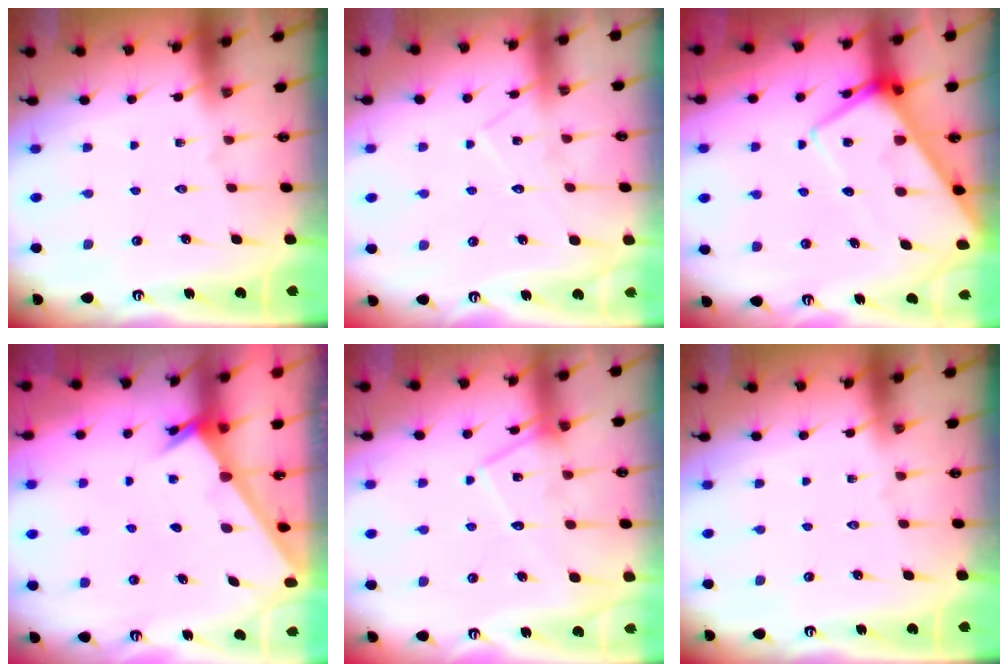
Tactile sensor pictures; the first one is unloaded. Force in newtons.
{"total": 8.7, "press": 8.7, "slide": 0.5}
{"total": 10.9, "press": 10.8, "slide": 1.0}
{"total": 2.5, "press": 2.5, "slide": 0.2}
{"total": 14.6, "press": 14.6, "slide": 1.1}
{"total": 0.0}